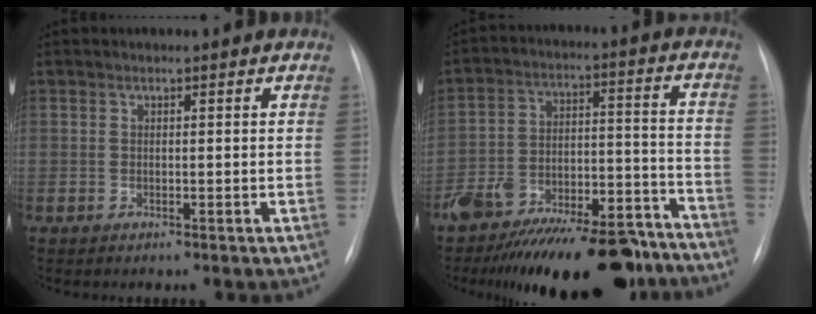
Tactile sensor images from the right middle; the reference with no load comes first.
{"total": 25.7, "force": [-21.6, 7.9, 11.5], "torque": [-0.147, 0.012, -0.316]}